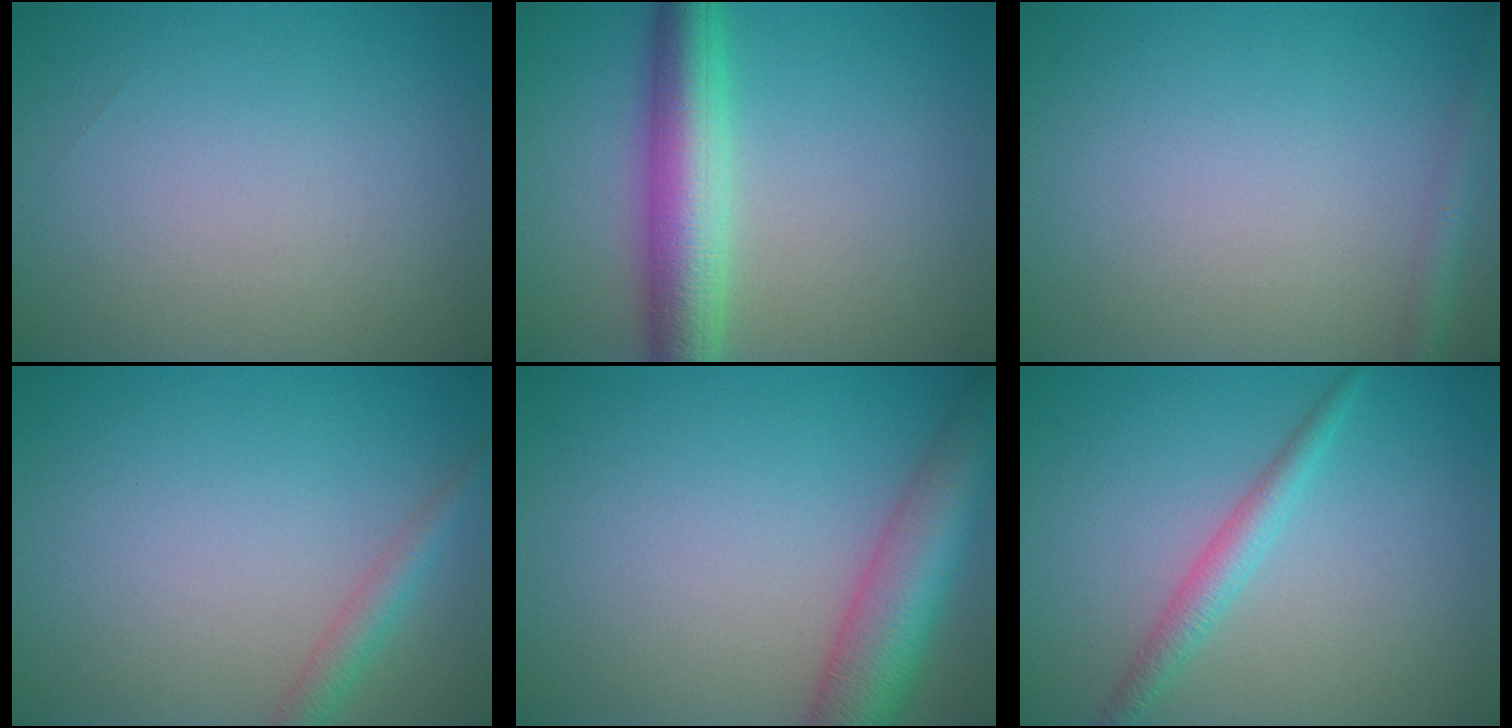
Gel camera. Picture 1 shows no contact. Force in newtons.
{"total": 6.6, "press": 6.6, "slide": 0.0}
{"total": 1.8, "press": 1.8, "slide": 0.1}
{"total": 2.0, "press": 2.0, "slide": 0.0}
{"total": 7.2, "press": 7.2, "slide": 0.3}
{"total": 2.3, "press": 2.2, "slide": 0.1}